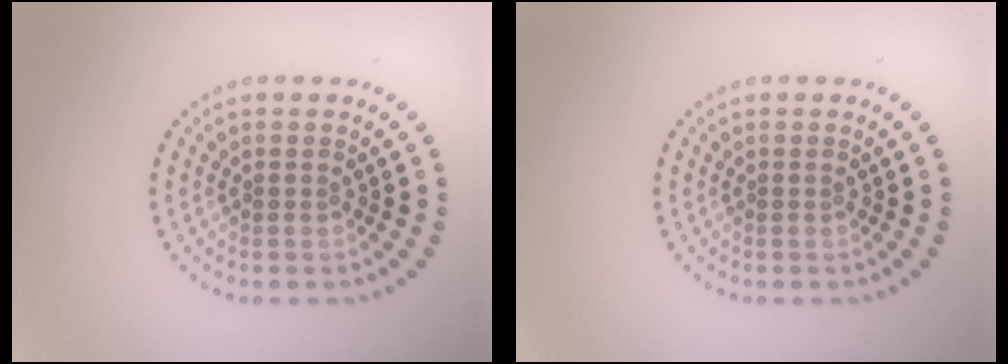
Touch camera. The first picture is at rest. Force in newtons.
{"total": 0.0}